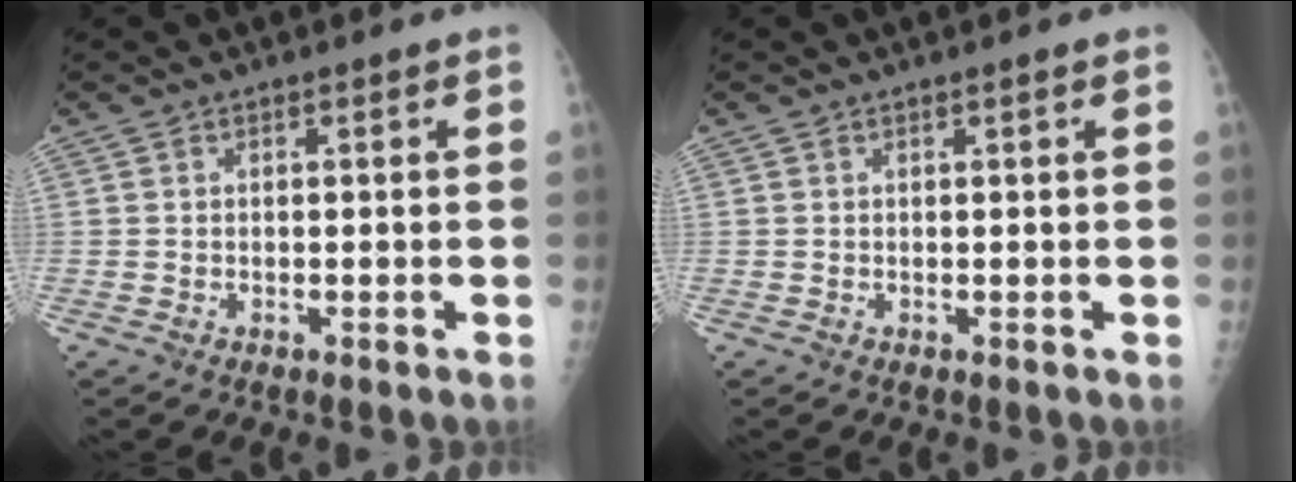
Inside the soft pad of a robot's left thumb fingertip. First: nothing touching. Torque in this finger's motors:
{"motor_torque": [0.08, -0.06, -0.26, 0.04, -0.01]}